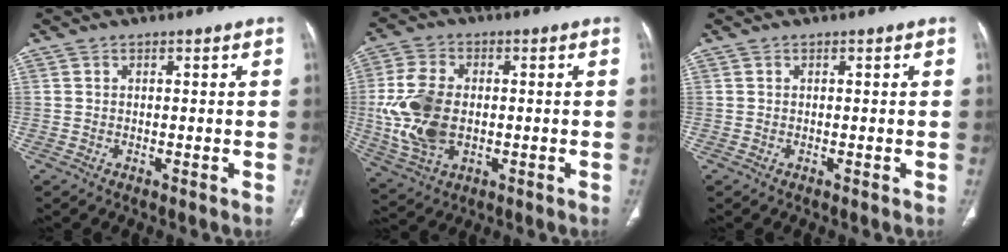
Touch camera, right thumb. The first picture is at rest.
{"total": 13.0, "force": [-0.8, 8.4, 9.9], "torque": [-0.210, 0.002, -0.008]}
{"total": 0.0}